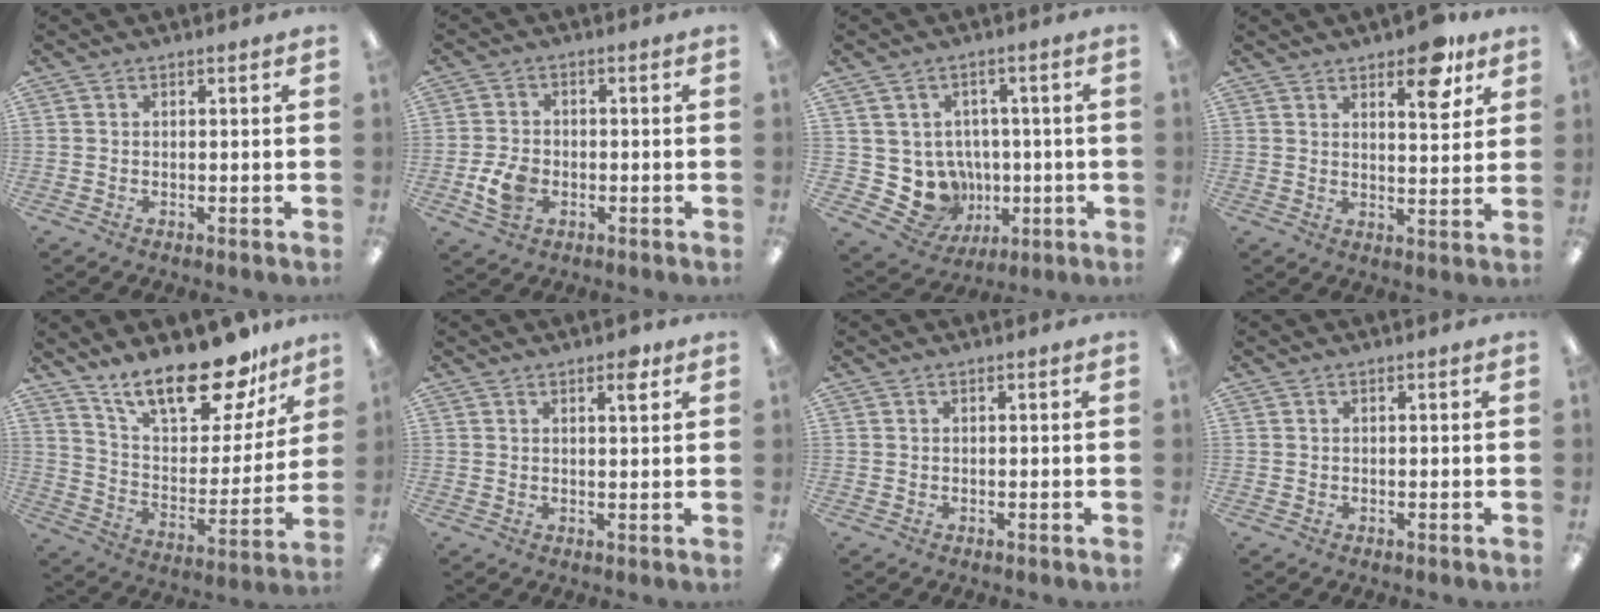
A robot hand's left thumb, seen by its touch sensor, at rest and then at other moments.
{"total": 6.3, "force": [-1.9, 4.6, 3.9], "torque": [-0.080, 0.002, -0.037]}
{"total": 9.1, "force": [0.3, 8.9, 2.1], "torque": [-0.062, -0.019, 0.020]}
{"total": 9.3, "force": [6.4, 3.5, 5.8], "torque": [-0.065, -0.036, 0.102]}
{"total": 22.0, "force": [17.1, 7.4, 11.6], "torque": [-0.189, -0.114, 0.292]}
{"total": 3.4, "force": [2.2, 1.0, 2.4], "torque": [-0.028, -0.007, 0.033]}
{"total": 0.0}
{"total": 0.0}